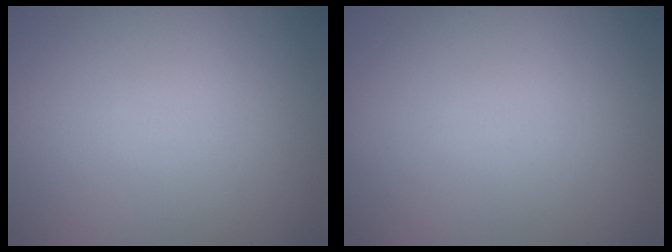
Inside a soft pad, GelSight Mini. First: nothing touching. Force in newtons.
{"total": 0.0}